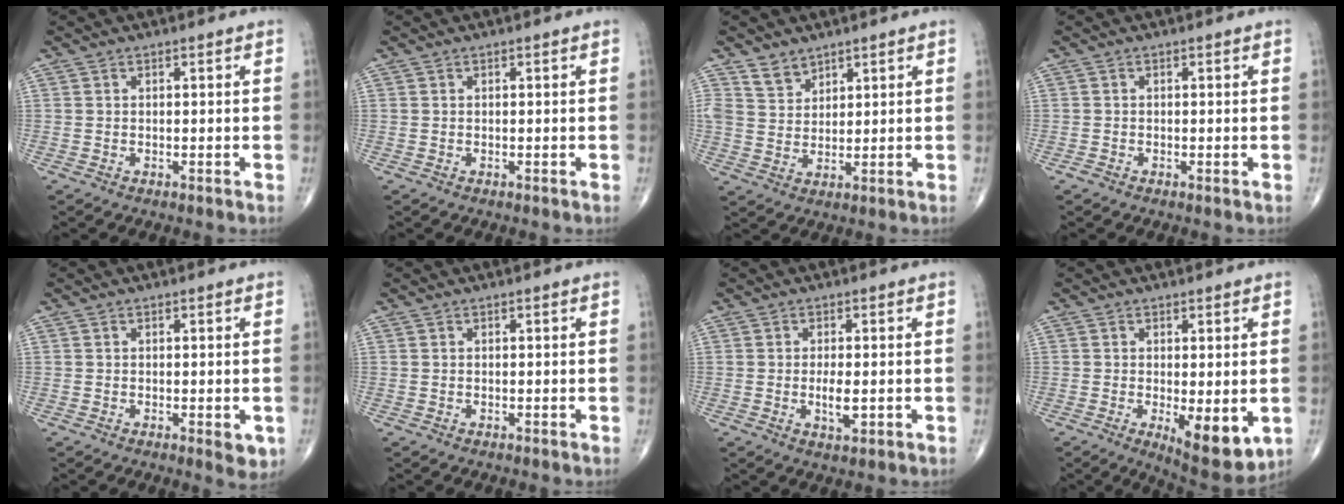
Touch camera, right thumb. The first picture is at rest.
{"total": 0.0}
{"total": 4.3, "force": [3.3, 2.6, 0.8], "torque": [0.007, -0.028, 0.066]}
{"total": 0.7, "force": [-0.4, 0.4, 0.4], "torque": [-0.008, -0.002, -0.010]}
{"total": 3.2, "force": [-0.8, 1.3, 2.8], "torque": [-0.025, -0.006, -0.009]}
{"total": 0.0}
{"total": 3.8, "force": [-0.5, 1.4, 3.5], "torque": [-0.064, -0.007, -0.008]}
{"total": 9.3, "force": [-2.1, 3.5, 8.4], "torque": [-0.113, -0.024, -0.021]}